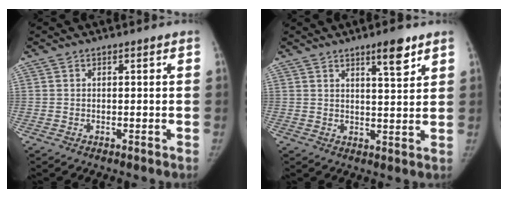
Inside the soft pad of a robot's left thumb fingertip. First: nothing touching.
{"total": 5.9, "force": [3.9, 1.2, 4.3], "torque": [-0.056, -0.026, 0.058]}